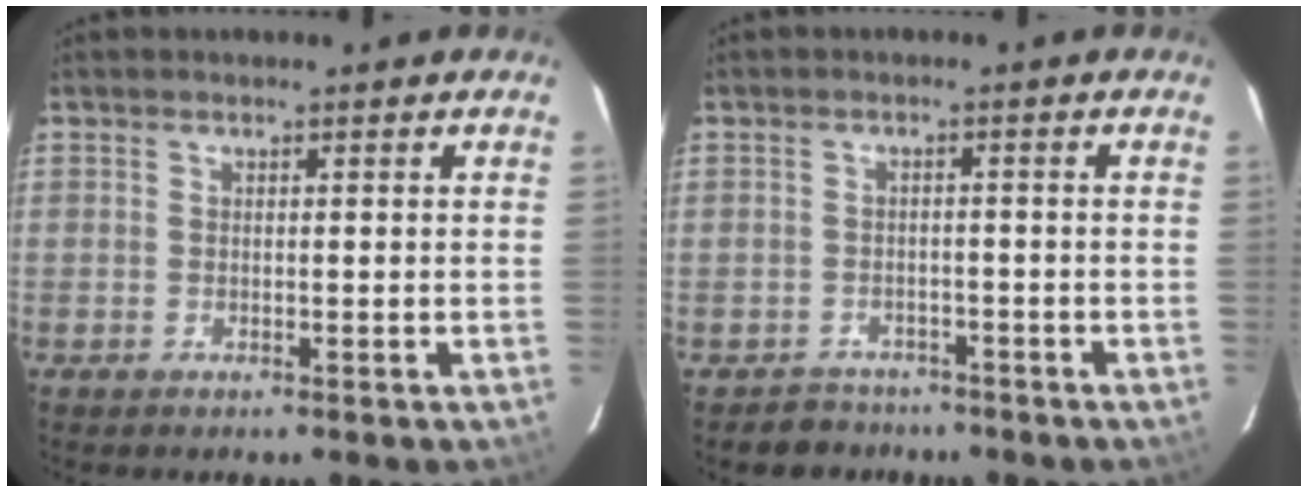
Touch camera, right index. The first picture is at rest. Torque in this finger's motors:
{"motor_torque": [-1.16, -0.53, -0.56, -0.21]}